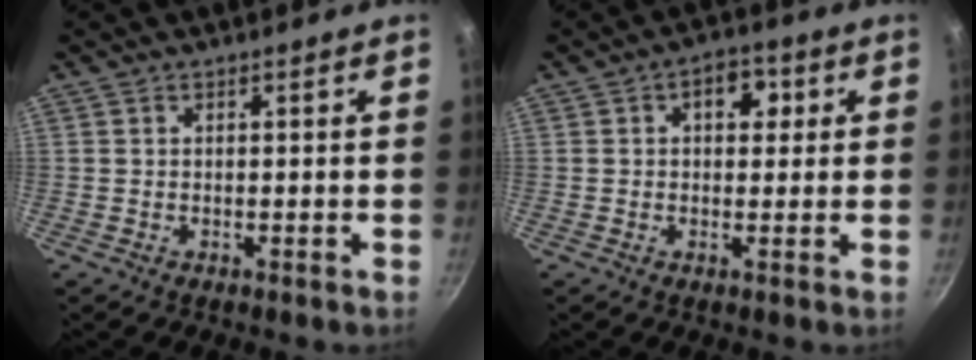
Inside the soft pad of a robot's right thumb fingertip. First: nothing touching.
{"total": 5.8, "force": [1.6, 3.8, 4.1], "torque": [-0.025, 0.000, 0.015]}